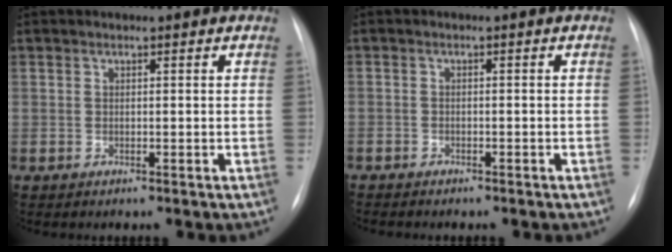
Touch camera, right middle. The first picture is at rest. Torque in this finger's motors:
{"motor_torque": [1.00, -1.13, -0.47, -0.21]}